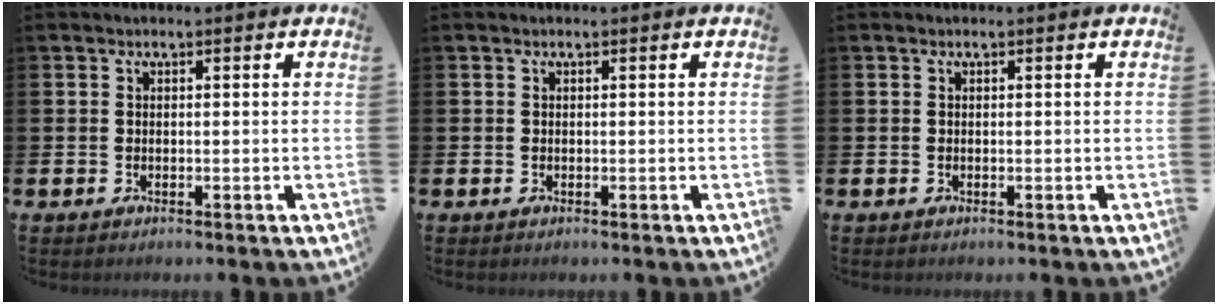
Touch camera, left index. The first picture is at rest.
{"total": 0.0}
{"total": 0.0}